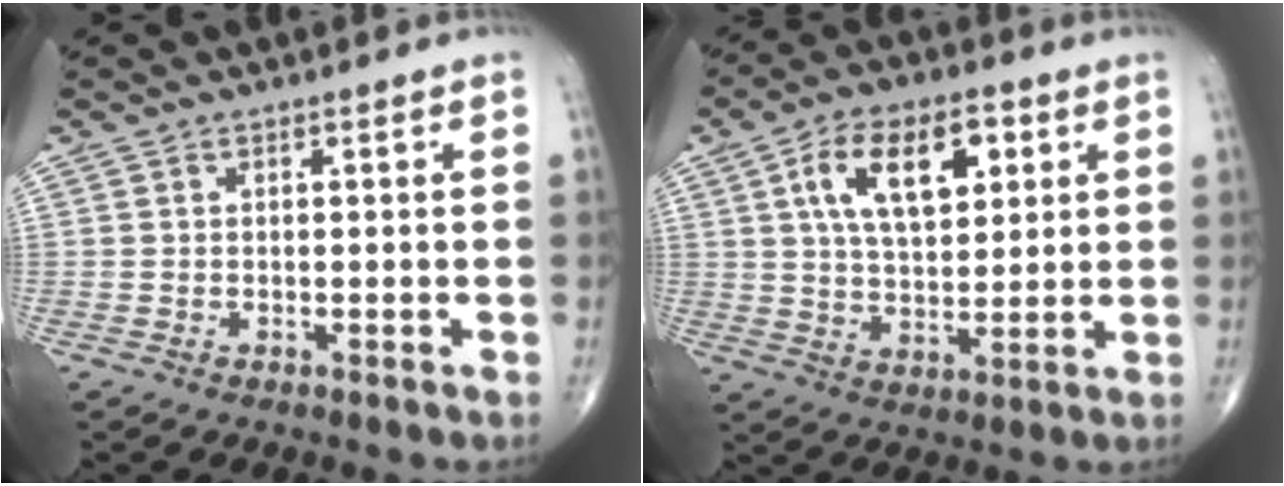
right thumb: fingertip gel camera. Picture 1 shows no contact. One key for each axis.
{"total": 13.8, "fx": 4.7, "fy": 7.3, "fz": 10.7, "tx": -0.160, "ty": -0.007, "tz": 0.082}